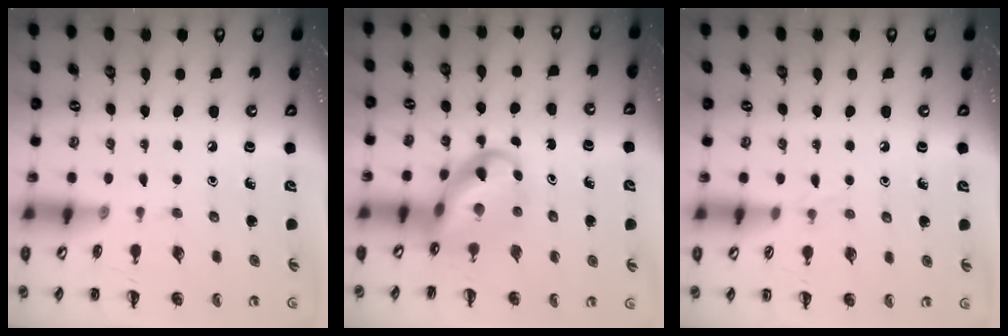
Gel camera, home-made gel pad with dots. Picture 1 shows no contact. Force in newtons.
{"total": 8.7, "press": 8.3, "slide": 2.5}
{"total": 4.2, "press": 3.9, "slide": 1.5}